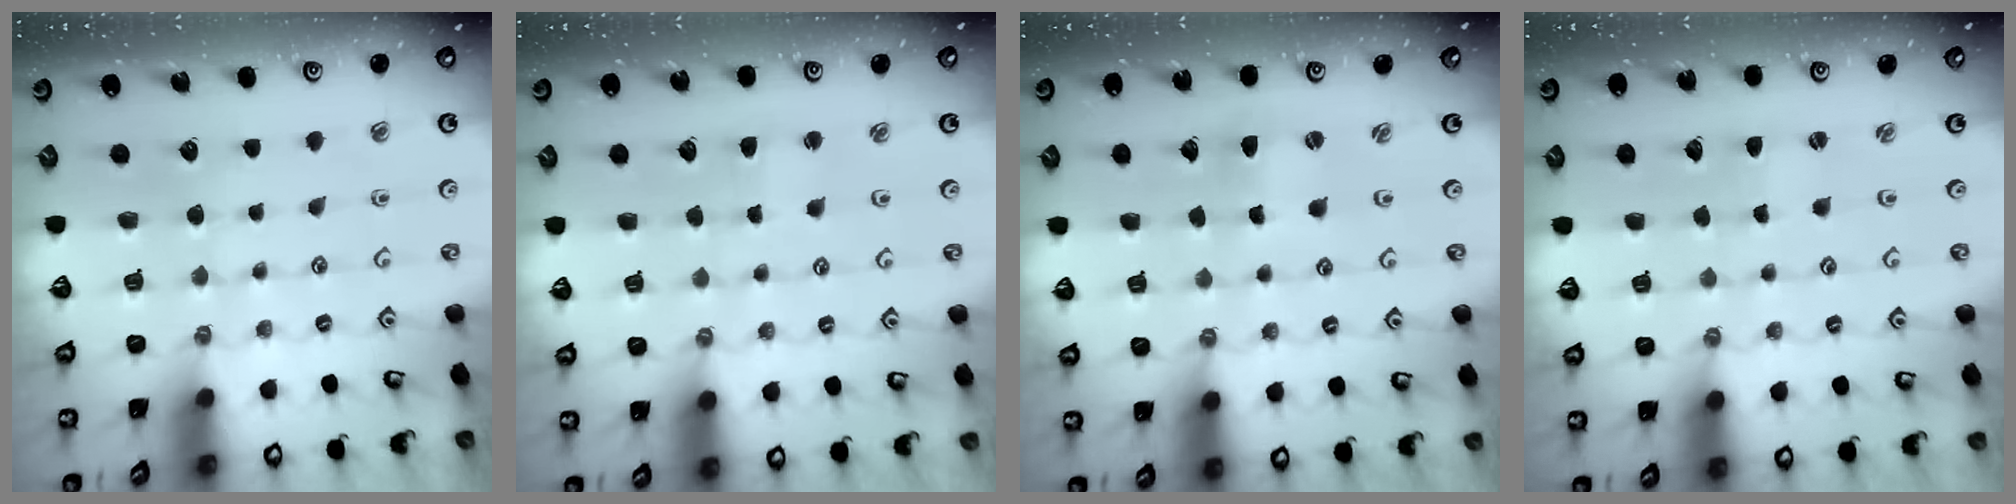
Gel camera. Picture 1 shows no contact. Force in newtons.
{"total": 1.9, "press": 1.9, "slide": 0.3}
{"total": 1.8, "press": 1.8, "slide": 0.2}
{"total": 0.5, "press": 0.5, "slide": 0.1}